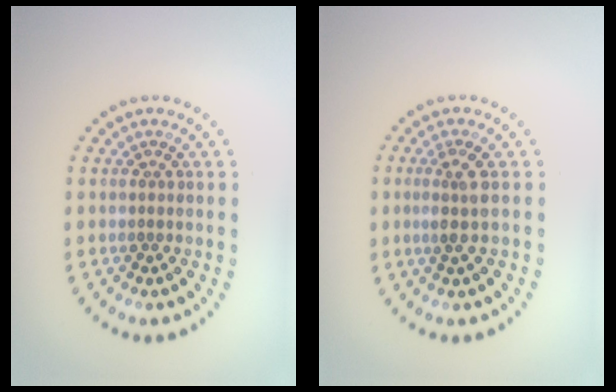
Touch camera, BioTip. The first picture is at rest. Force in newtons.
{"total": 2.0, "press": 1.6, "slide": 1.3}